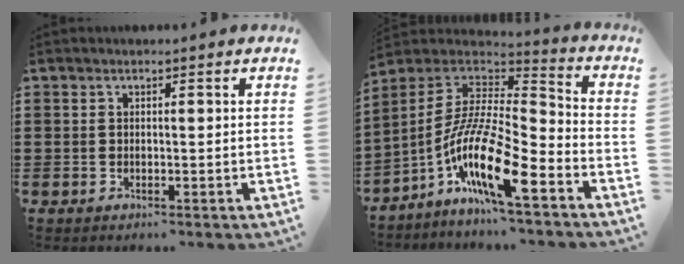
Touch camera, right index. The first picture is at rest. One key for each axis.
{"total": 15.2, "fx": -8.2, "fy": 3.3, "fz": 12.4, "tx": -0.260, "ty": -0.015, "tz": -0.158}